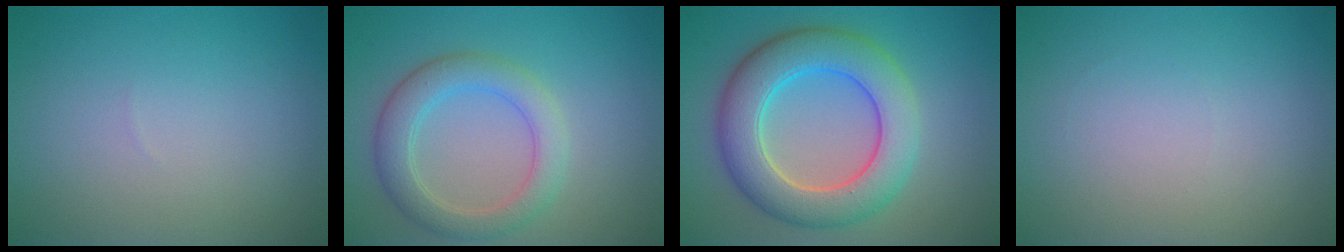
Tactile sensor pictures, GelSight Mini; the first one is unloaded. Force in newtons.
{"total": 4.1, "press": 4.1, "slide": 0.1}
{"total": 8.0, "press": 8.0, "slide": 0.1}
{"total": 0.0}